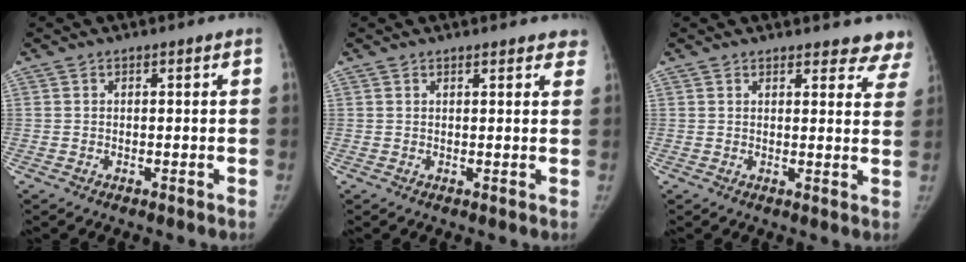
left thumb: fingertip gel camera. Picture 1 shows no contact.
{"total": 4.0, "force": [3.4, 1.4, 1.5], "torque": [0.008, -0.005, 0.027]}
{"total": 9.0, "force": [8.3, 3.0, 1.3], "torque": [0.040, -0.035, 0.063]}